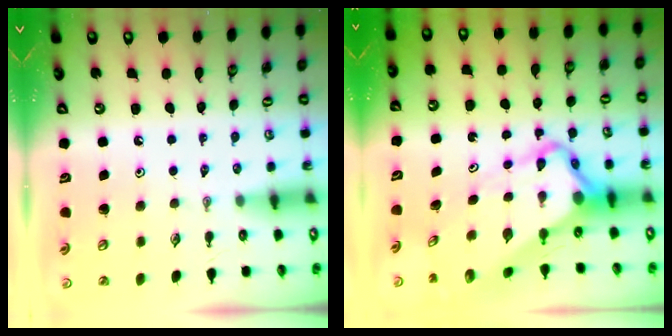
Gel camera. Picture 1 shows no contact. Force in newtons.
{"total": 8.7, "press": 8.7, "slide": 0.6}